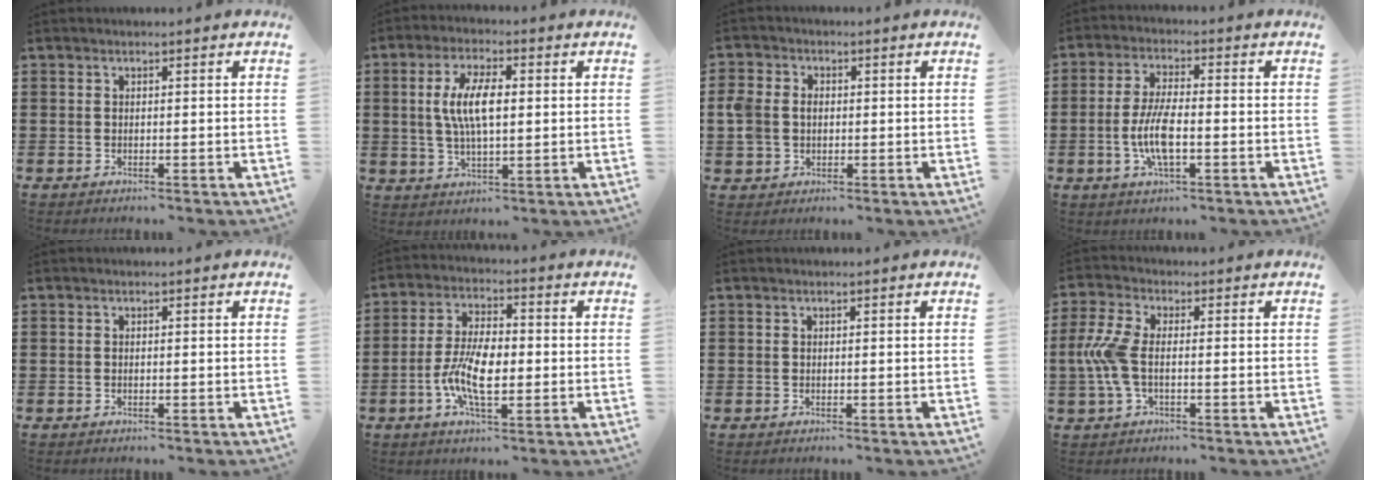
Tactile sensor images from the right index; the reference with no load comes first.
{"total": 7.6, "force": [0.8, 2.8, 7.0], "torque": [-0.149, 0.006, 0.007]}
{"total": 4.0, "force": [-0.1, 3.5, 2.0], "torque": [-0.071, 0.006, -0.012]}
{"total": 7.1, "force": [-1.7, 2.1, 6.6], "torque": [-0.156, -0.014, -0.038]}
{"total": 0.0}
{"total": 8.2, "force": [-1.7, 3.5, 7.2], "torque": [-0.158, -0.001, -0.037]}
{"total": 0.0}
{"total": 6.7, "force": [-0.8, 3.0, 6.0], "torque": [-0.156, -0.009, -0.024]}